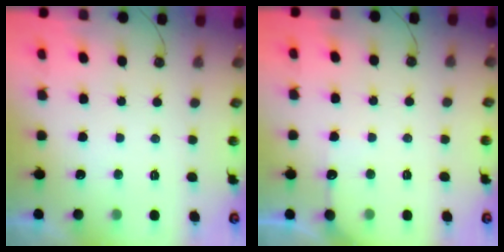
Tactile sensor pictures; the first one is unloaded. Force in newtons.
{"total": 5.0, "press": 5.0, "slide": 0.6}